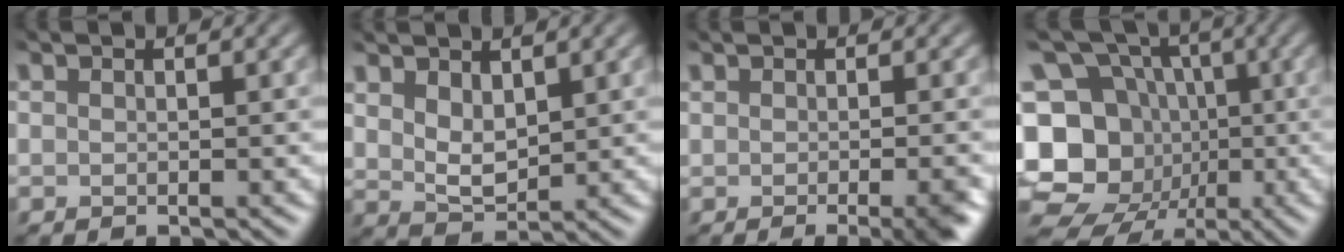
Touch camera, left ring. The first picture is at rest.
{"total": 3.2, "force": [1.1, 1.9, 2.3], "torque": [-0.052, -0.011, 0.022]}
{"total": 3.5, "force": [-0.5, 1.2, 3.2], "torque": [-0.024, 0.001, -0.005]}
{"total": 15.6, "force": [-3.2, 14.0, 6.1], "torque": [-0.125, 0.027, -0.073]}